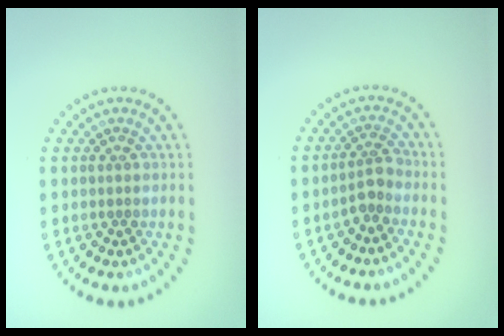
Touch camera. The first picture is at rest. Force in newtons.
{"total": 1.8, "press": 1.3, "slide": 1.2}